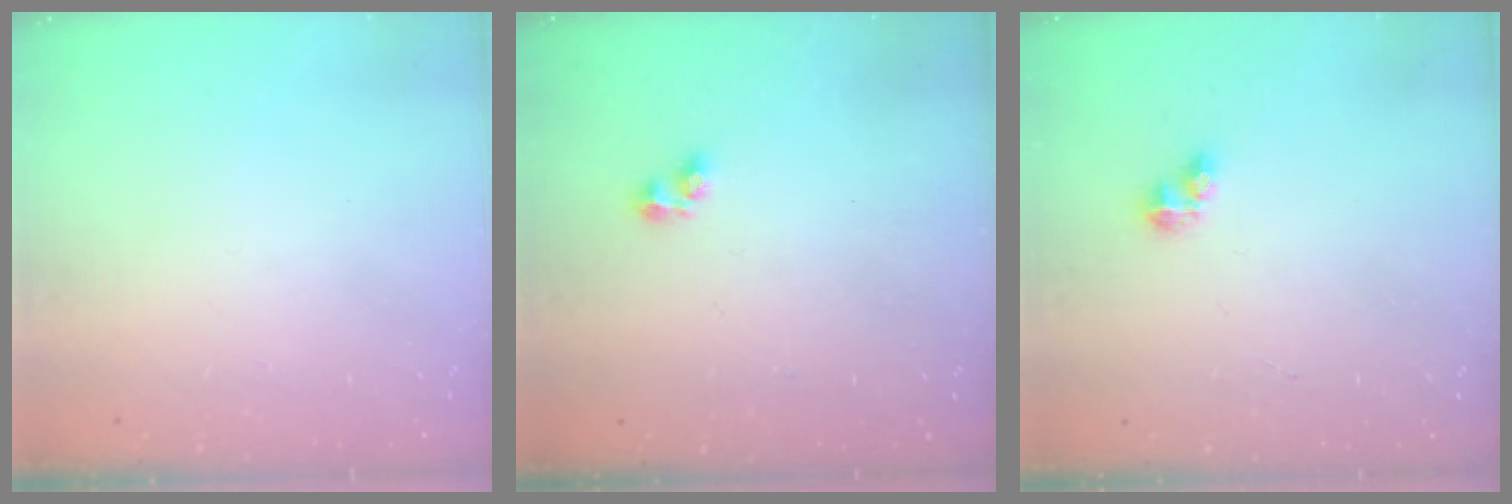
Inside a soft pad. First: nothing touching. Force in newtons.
{"total": 2.4, "press": 2.3, "slide": 0.4}
{"total": 4.8, "press": 4.8, "slide": 0.6}